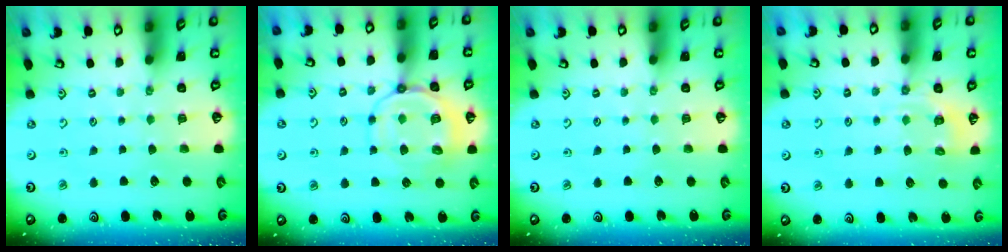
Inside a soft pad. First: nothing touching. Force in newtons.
{"total": 11.3, "press": 11.2, "slide": 1.2}
{"total": 0.0}
{"total": 5.4, "press": 5.2, "slide": 1.2}